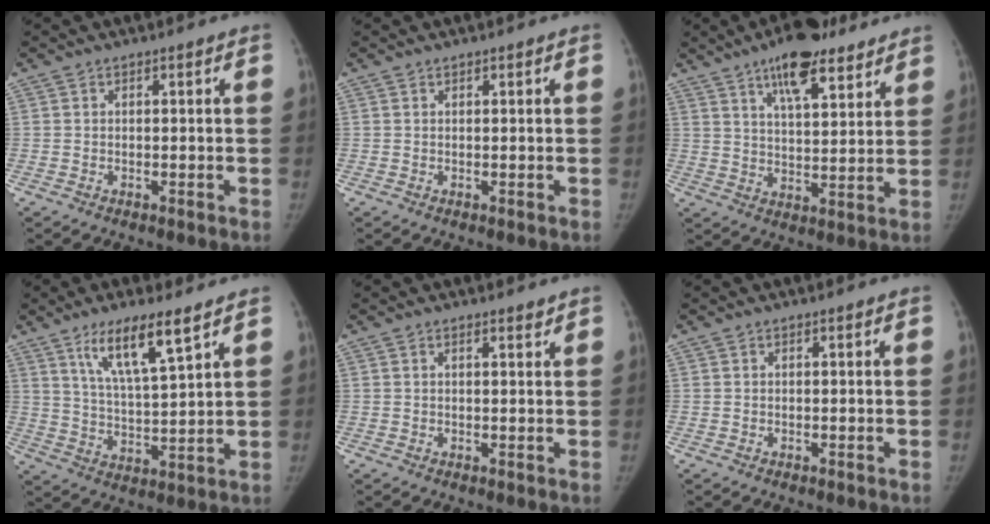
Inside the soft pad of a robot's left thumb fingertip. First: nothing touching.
{"total": 0.0}
{"total": 13.7, "force": [9.1, 4.9, 9.0], "torque": [-0.105, -0.038, 0.138]}
{"total": 11.0, "force": [6.8, 2.1, 8.4], "torque": [-0.142, -0.037, 0.128]}
{"total": 0.9, "force": [0.8, 0.2, 0.4], "torque": [-0.003, -0.006, 0.014]}
{"total": 0.0}